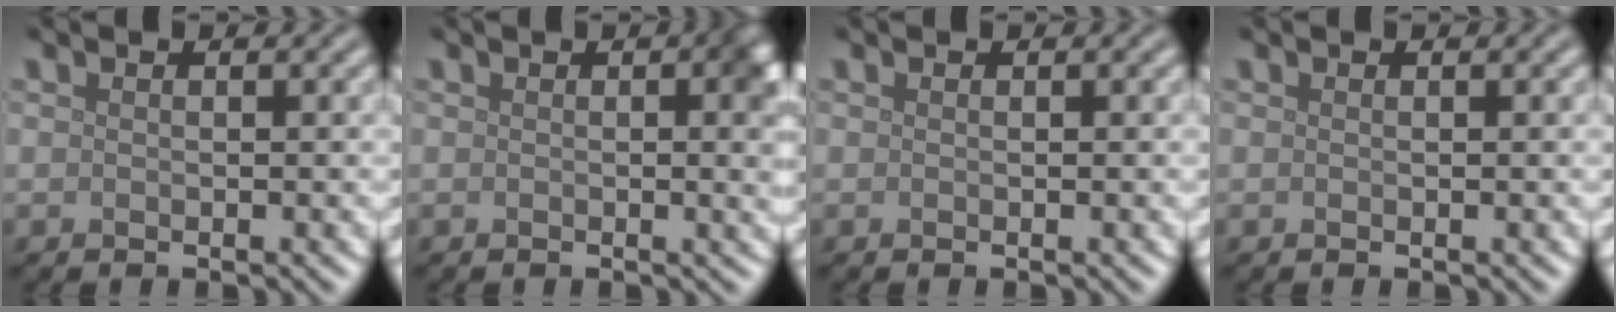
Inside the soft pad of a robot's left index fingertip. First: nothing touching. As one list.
[{"total": 3.4, "force": [0.4, 0.9, 3.3], "torque": [-0.037, 0.002, 0.002]}, {"total": 0.0}, {"total": 0.0}]